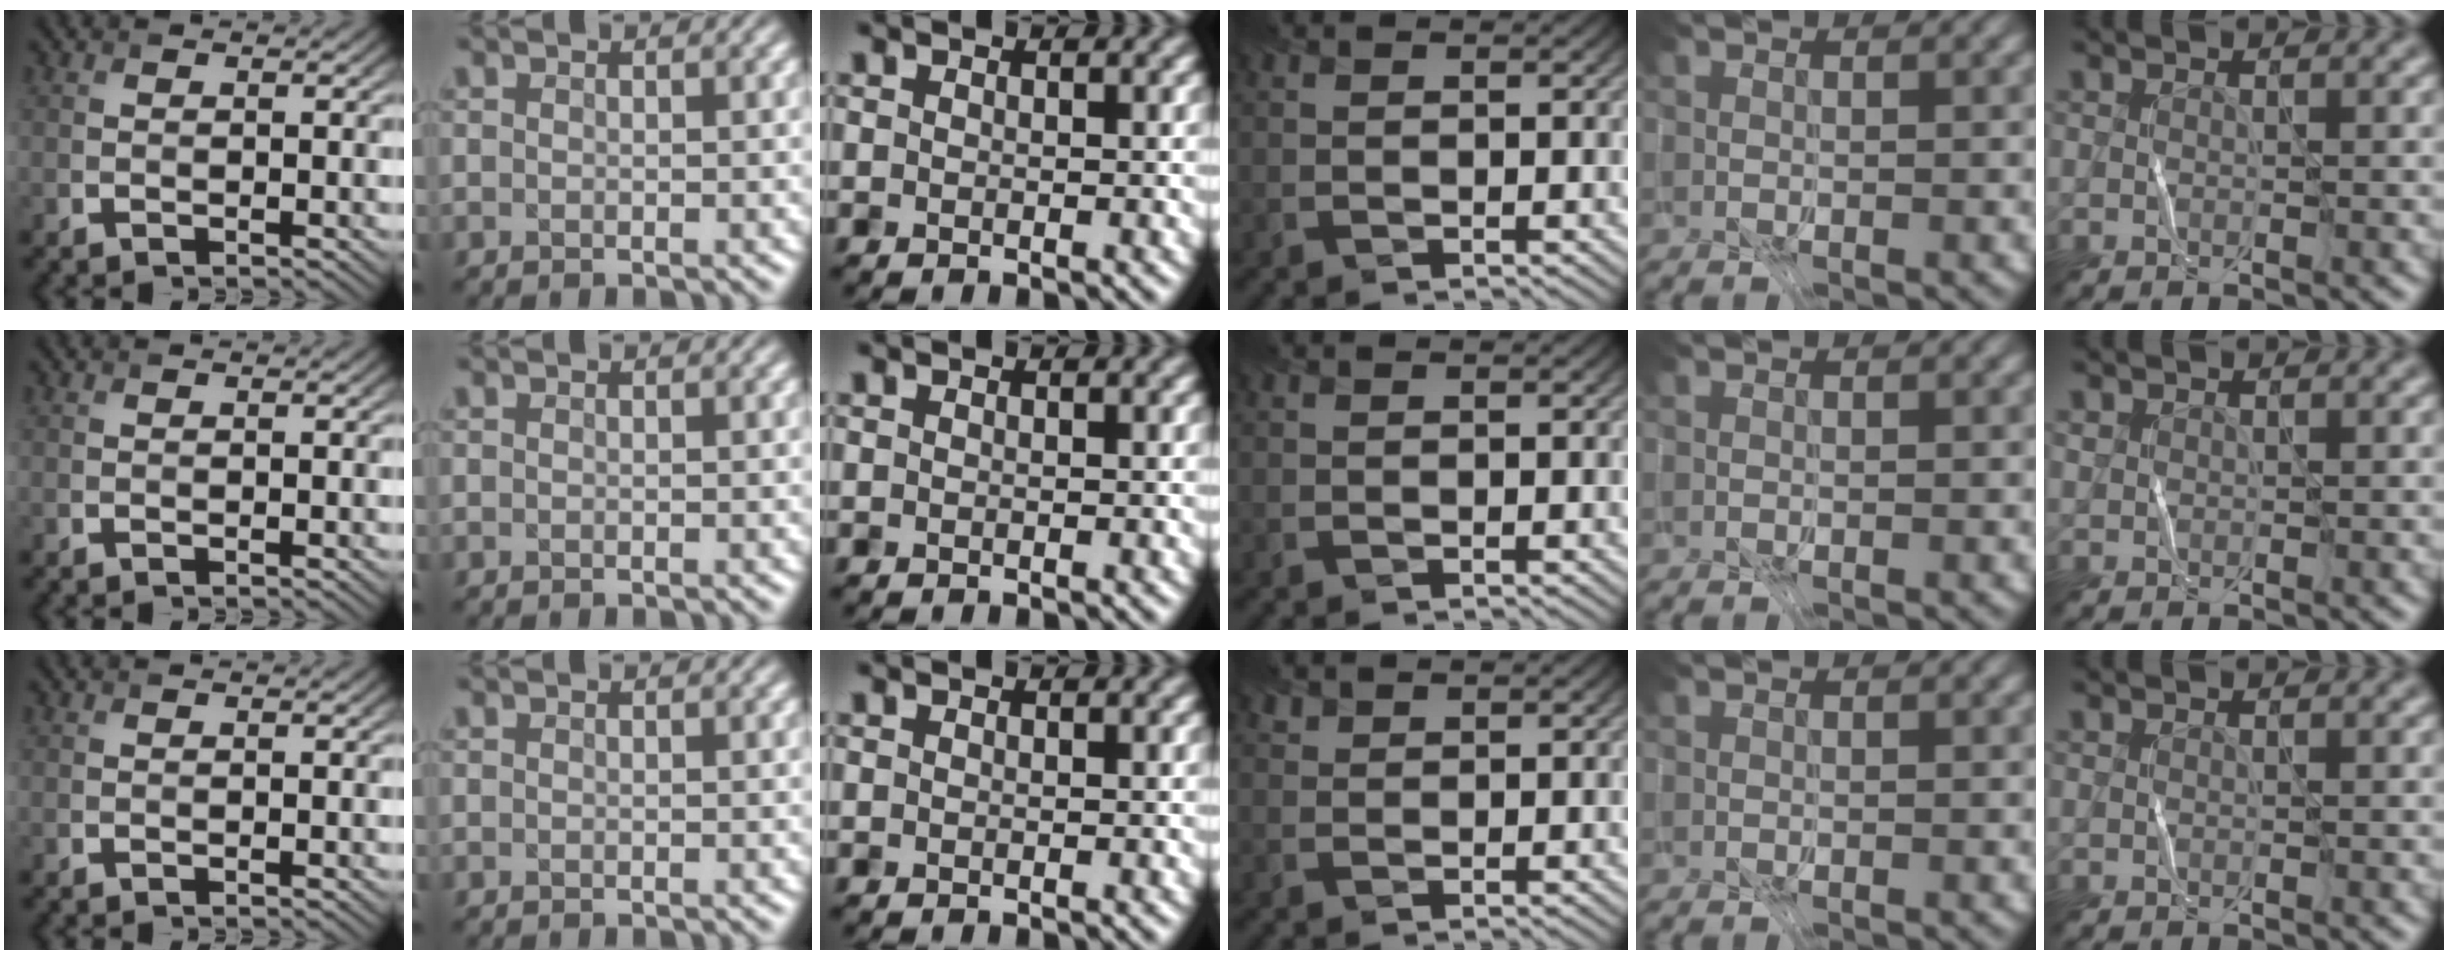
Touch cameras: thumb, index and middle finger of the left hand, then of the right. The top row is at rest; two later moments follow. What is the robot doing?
{"motion": "fold", "object": "coffee filter"}